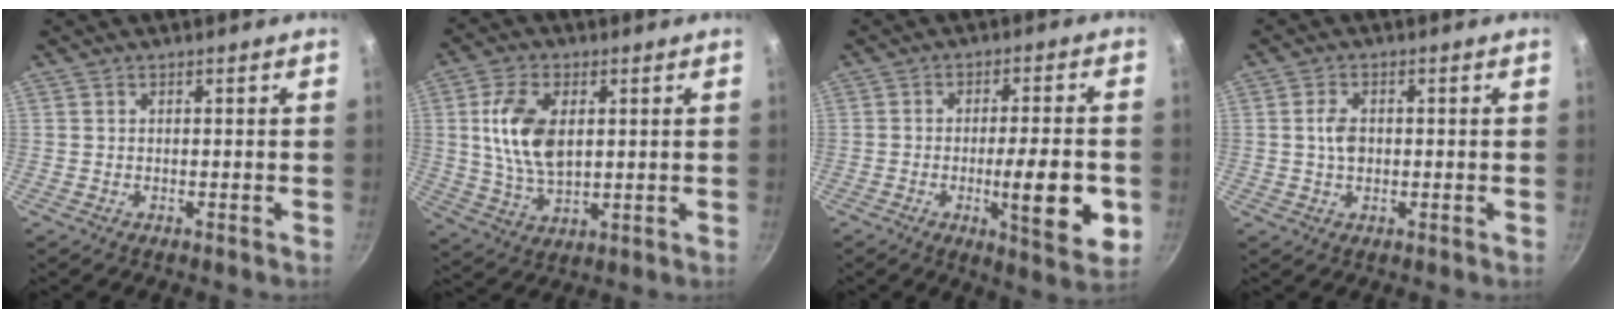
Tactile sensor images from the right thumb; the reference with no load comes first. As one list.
[{"total": 11.7, "force": [2.2, 6.8, 9.4], "torque": [-0.168, -0.008, 0.044]}, {"total": 13.3, "force": [-3.1, 3.0, 12.6], "torque": [-0.169, 0.002, -0.043]}, {"total": 3.6, "force": [0.1, 2.4, 2.7], "torque": [-0.043, 0.005, -0.001]}]